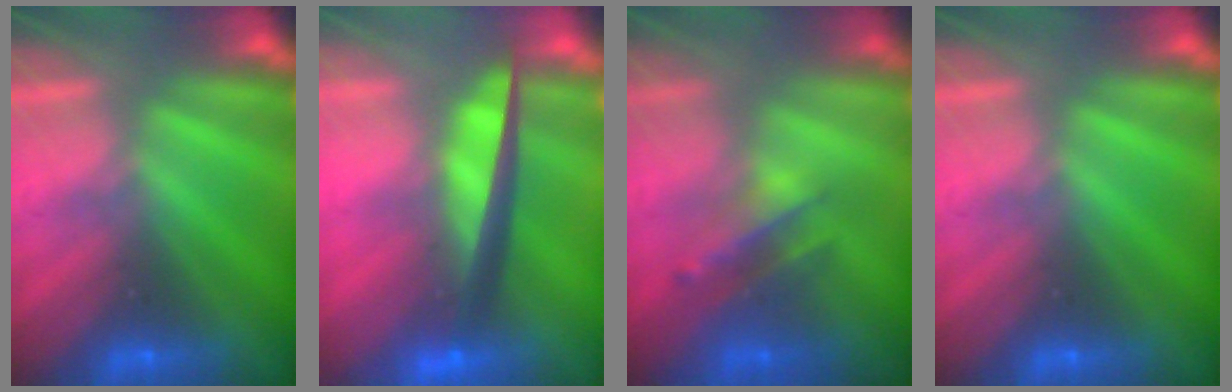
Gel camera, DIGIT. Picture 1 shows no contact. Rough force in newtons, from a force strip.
{"total": 5.7}
{"total": 2.4}
{"total": 0.0}